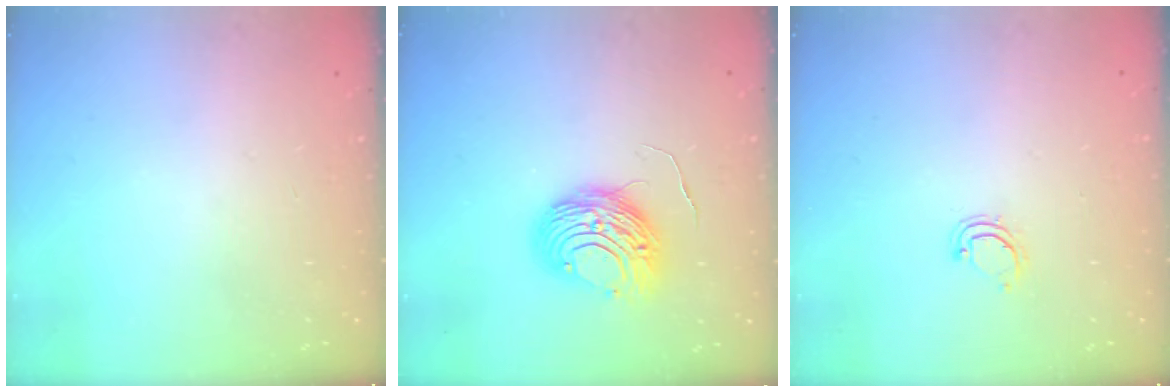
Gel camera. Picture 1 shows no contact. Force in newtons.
{"total": 9.7, "press": 9.7, "slide": 0.6}
{"total": 3.9, "press": 3.9, "slide": 0.3}